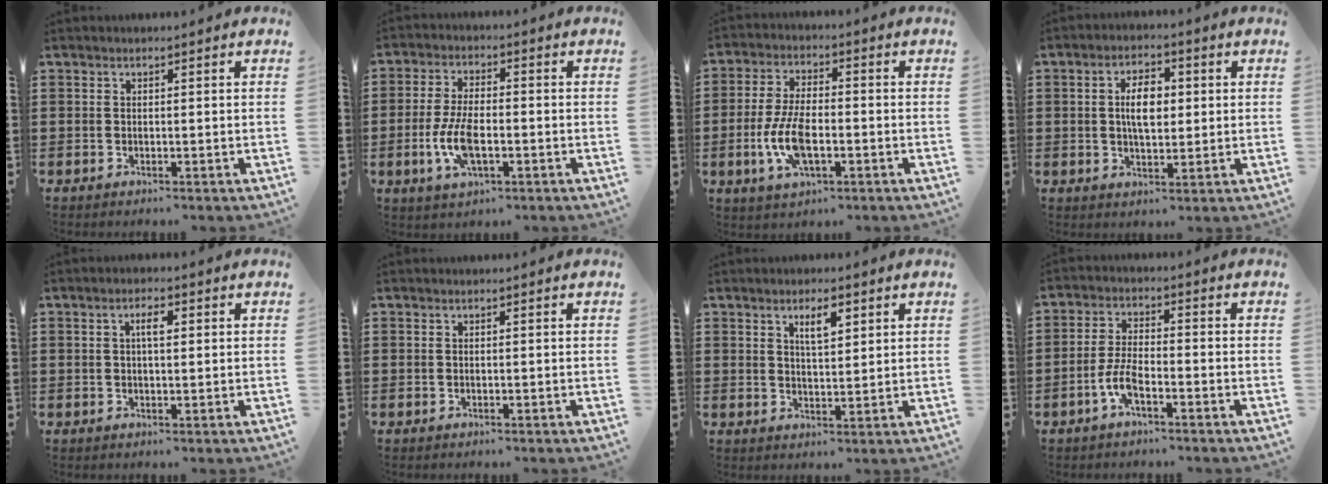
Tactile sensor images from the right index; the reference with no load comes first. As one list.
[{"total": 7.0, "force": [-1.8, 3.0, 6.1], "torque": [-0.135, -0.002, -0.036]}, {"total": 8.1, "force": [-2.0, 3.4, 7.1], "torque": [-0.165, -0.008, -0.042]}, {"total": 5.5, "force": [0.6, 2.6, 4.8], "torque": [-0.082, 0.005, 0.004]}, {"total": 2.8, "force": [0.5, 1.0, 2.5], "torque": [-0.050, 0.007, 0.007]}, {"total": 0.0}, {"total": 3.7, "force": [1.9, 1.1, 3.0], "torque": [-0.055, 0.003, 0.029]}, {"total": 5.1, "force": [-2.5, 1.5, 4.2], "torque": [-0.103, -0.003, -0.054]}]